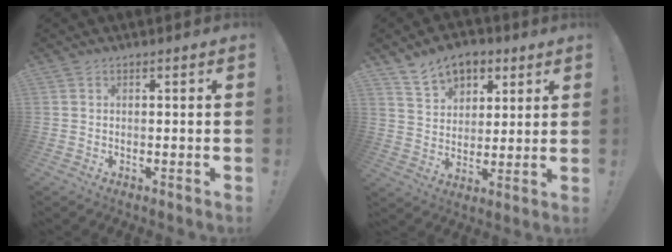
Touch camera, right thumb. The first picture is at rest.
{"total": 11.3, "force": [7.3, 7.4, 4.5], "torque": [-0.070, -0.038, 0.140]}